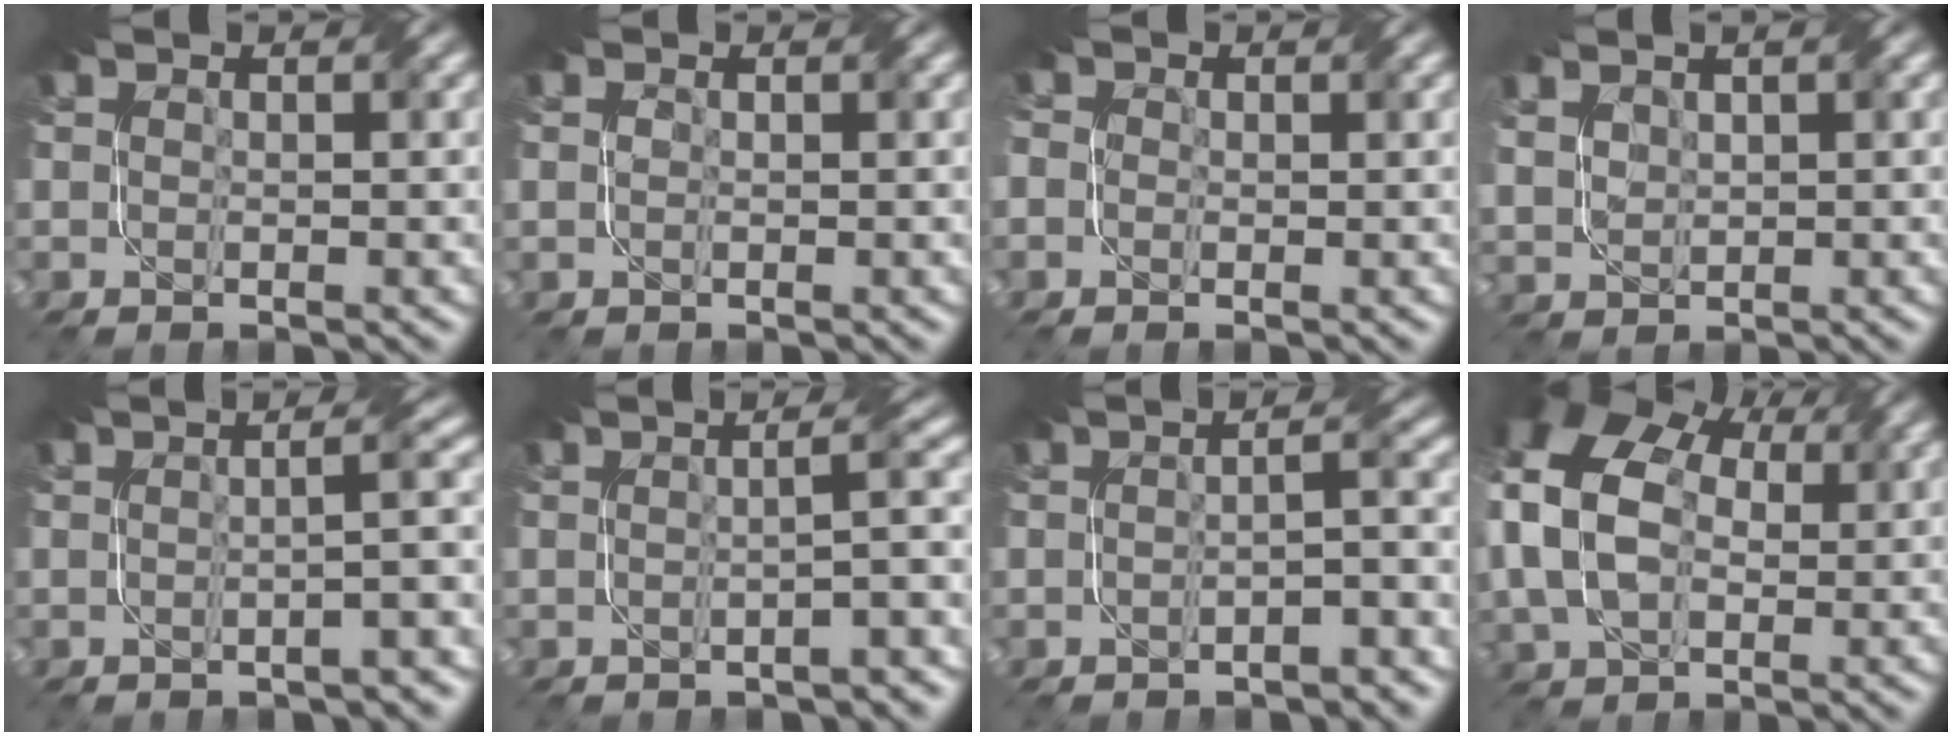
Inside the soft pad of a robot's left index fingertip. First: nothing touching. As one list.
[{"total": 0.0}, {"total": 1.1, "force": [0.1, 1.1, 0.3], "torque": [-0.006, 0.007, -0.007]}, {"total": 1.5, "force": [1.1, 0.8, 0.6], "torque": [-0.018, 0.005, 0.030]}, {"total": 3.5, "force": [-0.8, 0.5, 3.4], "torque": [-0.029, 0.018, -0.025]}, {"total": 3.4, "force": [-1.0, 0.5, 3.2], "torque": [-0.031, 0.017, -0.027]}, {"total": 2.8, "force": [-1.5, 0.3, 2.3], "torque": [-0.031, 0.010, -0.030]}, {"total": 11.7, "force": [2.7, 8.3, 7.8], "torque": [-0.173, 0.016, 0.052]}]